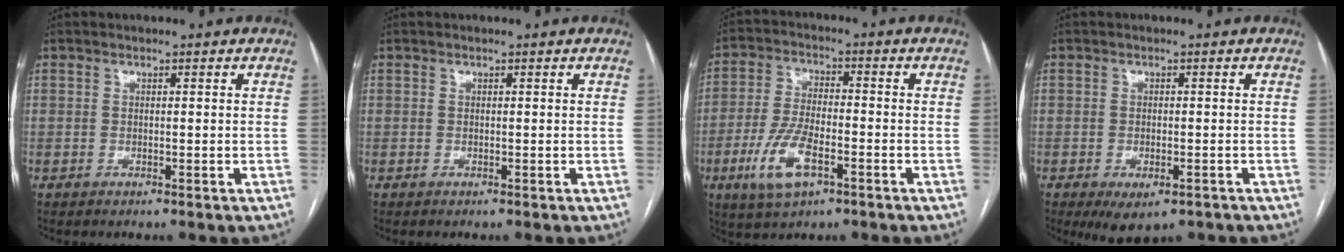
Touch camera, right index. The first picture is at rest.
{"total": 0.0}
{"total": 8.4, "force": [-3.6, 3.1, 6.9], "torque": [-0.151, -0.008, -0.064]}
{"total": 5.2, "force": [-3.2, 2.4, 3.4], "torque": [-0.051, -0.007, -0.041]}